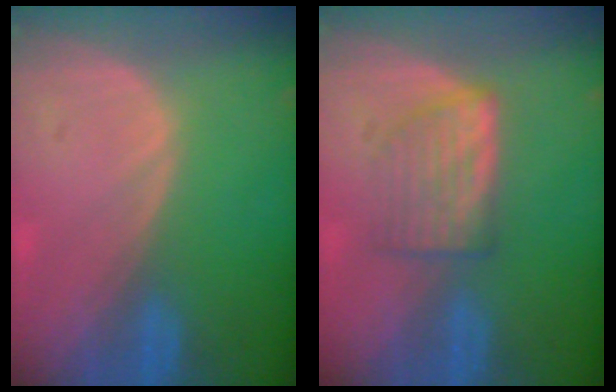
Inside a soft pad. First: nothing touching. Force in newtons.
{"total": 5.1, "press": 5.1, "slide": 0.6}